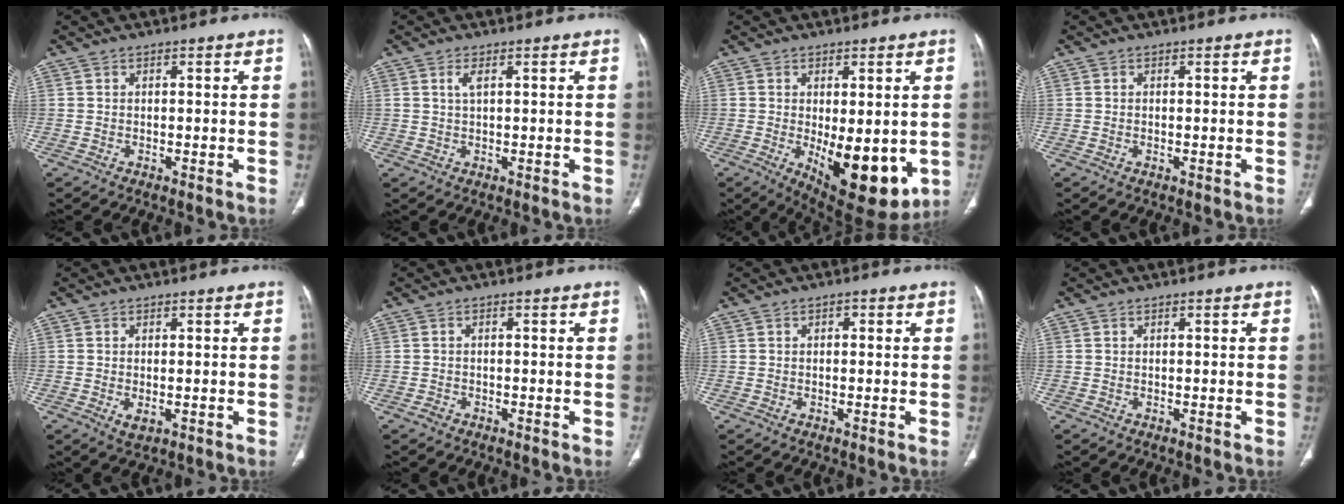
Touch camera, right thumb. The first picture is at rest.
{"total": 1.8, "force": [0.7, 0.6, 1.5], "torque": [-0.038, 0.002, 0.019]}
{"total": 14.3, "force": [-2.6, 6.1, 12.7], "torque": [-0.161, -0.029, -0.016]}
{"total": 0.0}
{"total": 2.2, "force": [-0.5, 1.1, 1.9], "torque": [-0.035, -0.006, -0.002]}
{"total": 1.0, "force": [-0.7, 0.7, 0.2], "torque": [-0.004, 0.005, -0.013]}
{"total": 0.9, "force": [0.2, 0.6, 0.6], "torque": [-0.003, 0.002, -0.001]}
{"total": 0.0}